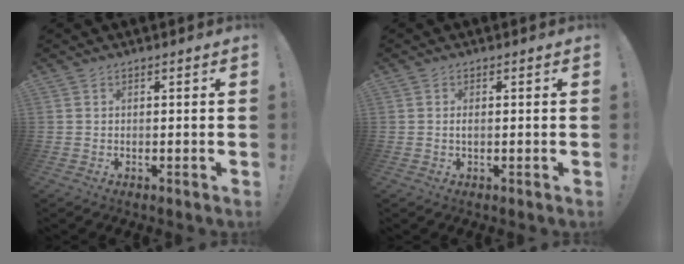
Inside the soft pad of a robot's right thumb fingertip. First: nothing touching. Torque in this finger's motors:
{"motor_torque": [-0.04, 0.07, -0.02, 0.21, 0.03]}